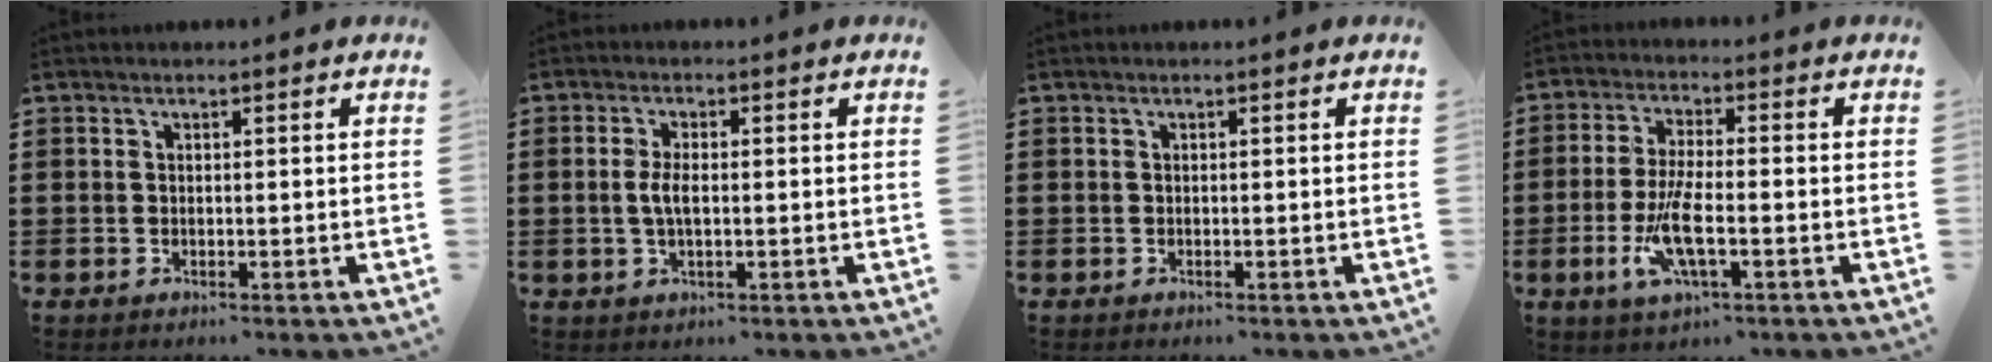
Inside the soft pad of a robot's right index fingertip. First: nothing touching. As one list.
[{"total": 3.1, "force": [-0.2, 1.1, 2.9], "torque": [-0.068, -0.004, -0.009]}, {"total": 0.0}, {"total": 7.5, "force": [-2.5, 1.8, 6.8], "torque": [-0.145, -0.014, -0.048]}]